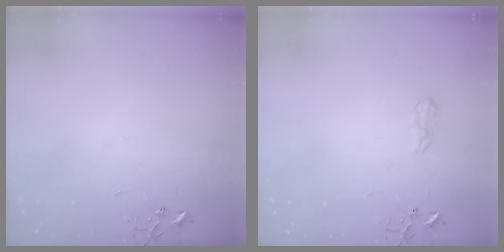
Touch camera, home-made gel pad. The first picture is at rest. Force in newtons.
{"total": 7.0, "press": 6.9, "slide": 0.9}